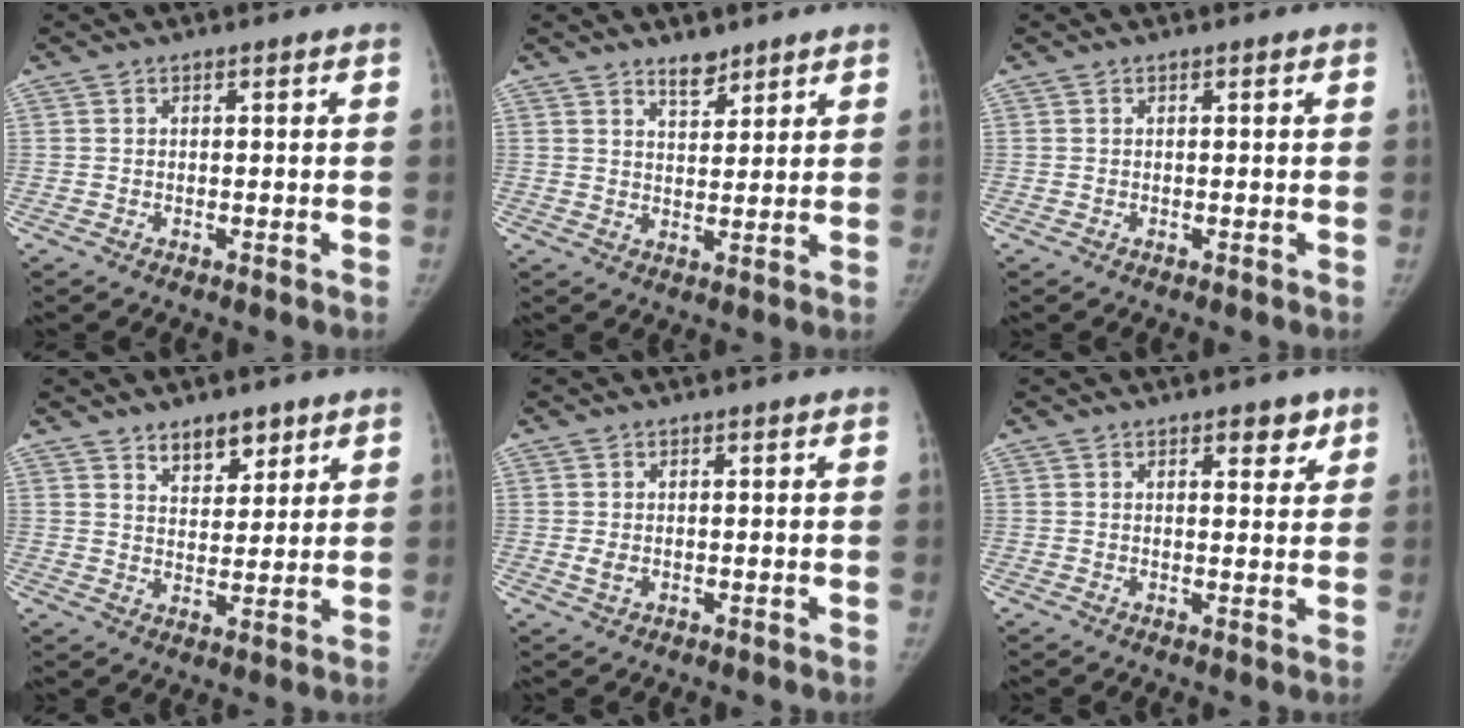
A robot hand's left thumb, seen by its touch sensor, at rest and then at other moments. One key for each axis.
{"total": 3.7, "fx": 3.1, "fy": 1.5, "fz": 1.4, "tx": -0.008, "ty": -0.025, "tz": 0.052}
{"total": 0.0}
{"total": 6.2, "fx": 4.3, "fy": 3.3, "fz": 3.0, "tx": -0.017, "ty": -0.031, "tz": 0.073}
{"total": 1.3, "fx": -0.1, "fy": 0.9, "fz": 1.0, "tx": -0.017, "ty": -0.003, "tz": 0.000}
{"total": 3.7, "fx": 2.3, "fy": 1.8, "fz": 2.3, "tx": -0.008, "ty": -0.012, "tz": 0.029}